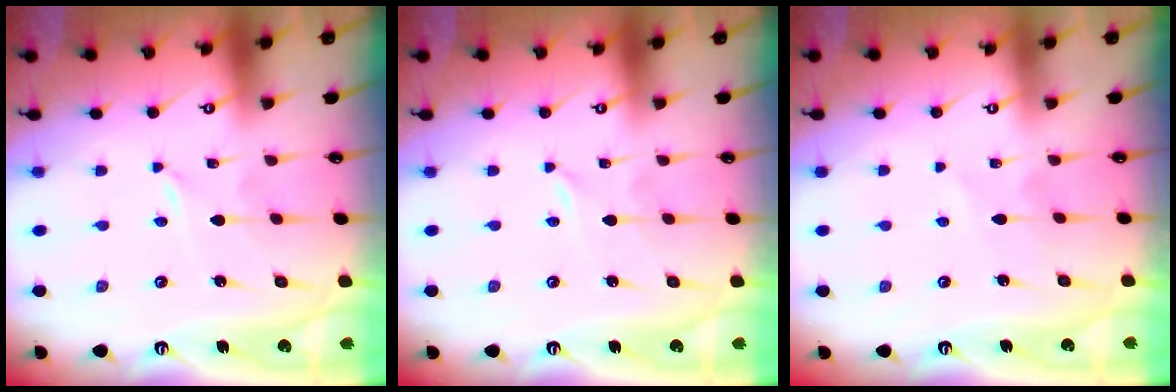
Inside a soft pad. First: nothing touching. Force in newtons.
{"total": 0.0}
{"total": 3.8, "press": 3.8, "slide": 0.4}